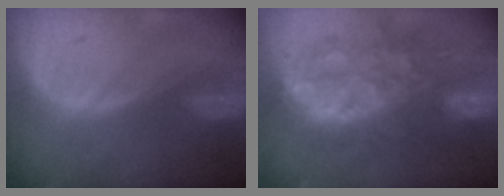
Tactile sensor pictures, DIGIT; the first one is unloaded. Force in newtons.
{"total": 12.4, "press": 12.4, "slide": 1.2}